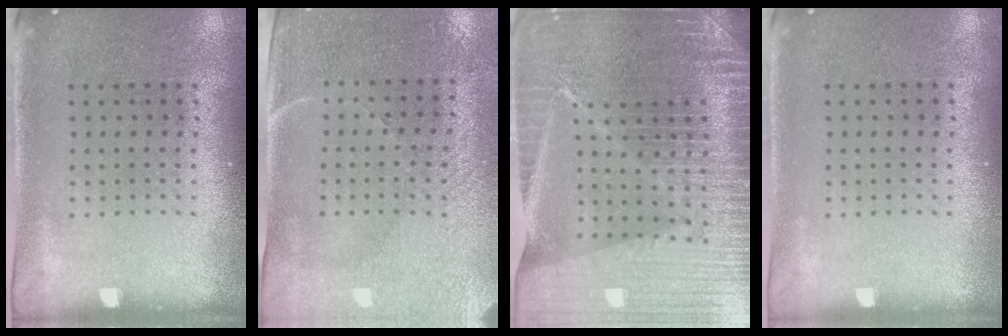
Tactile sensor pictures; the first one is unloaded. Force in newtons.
{"total": 3.2, "press": 2.9, "slide": 1.3}
{"total": 6.5, "press": 5.7, "slide": 3.3}
{"total": 0.0}